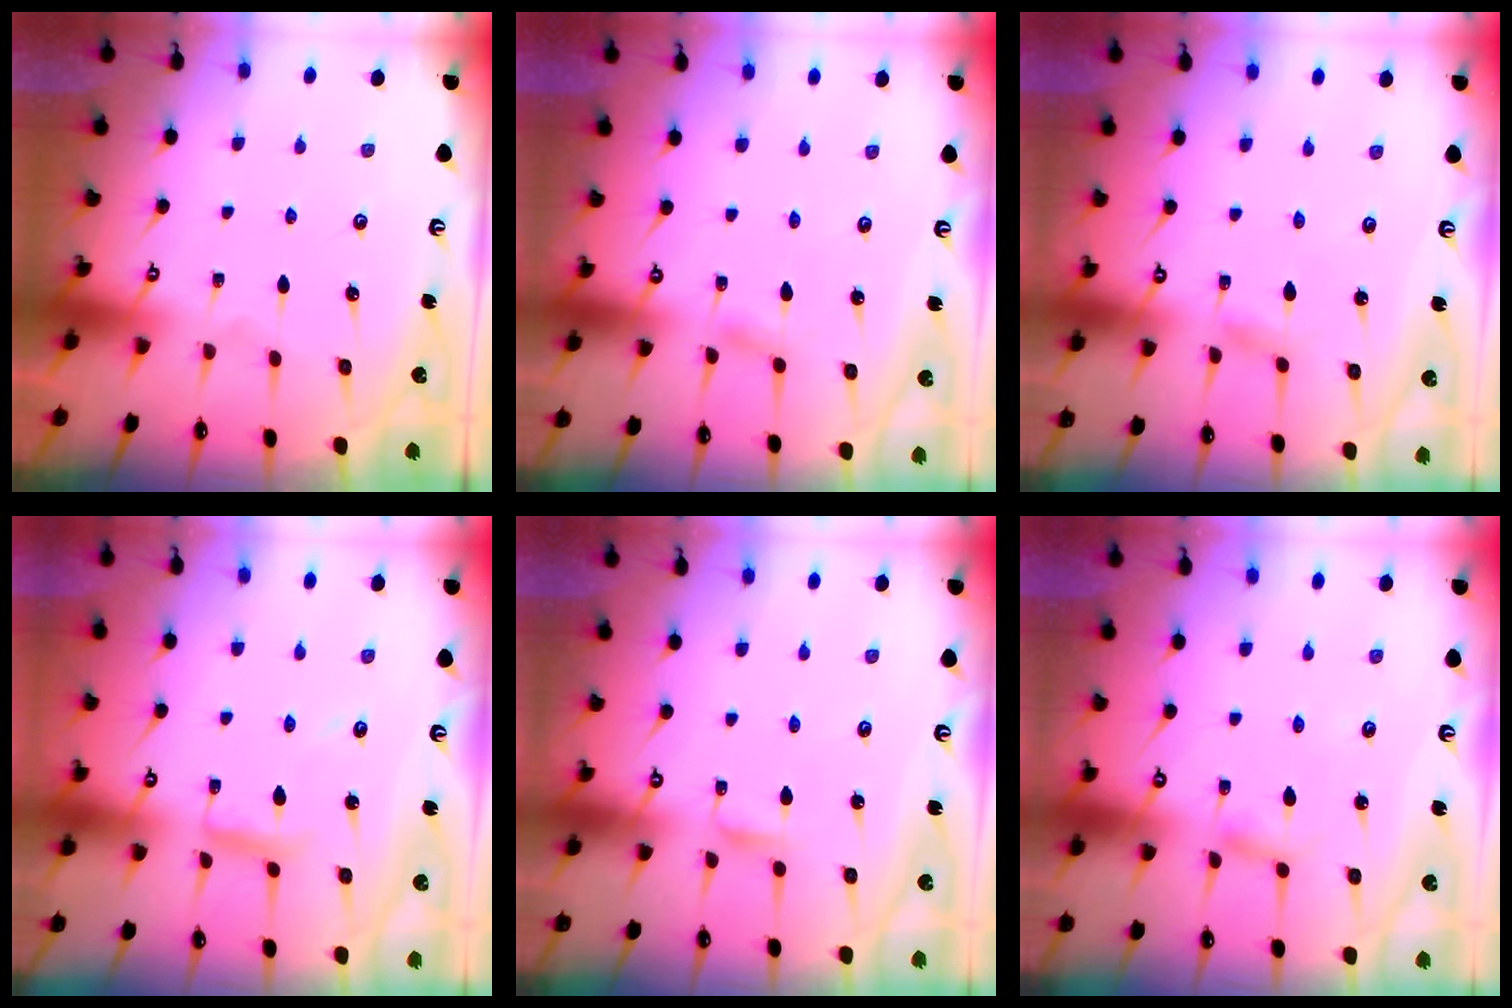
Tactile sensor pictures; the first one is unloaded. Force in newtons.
{"total": 2.9, "press": 2.9, "slide": 0.3}
{"total": 2.1, "press": 2.1, "slide": 0.2}
{"total": 6.7, "press": 6.7, "slide": 0.3}
{"total": 1.4, "press": 1.4, "slide": 0.1}
{"total": 2.7, "press": 2.6, "slide": 0.3}